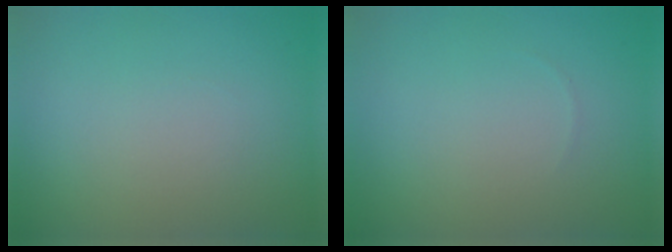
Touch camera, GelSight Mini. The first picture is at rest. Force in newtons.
{"total": 0.0}